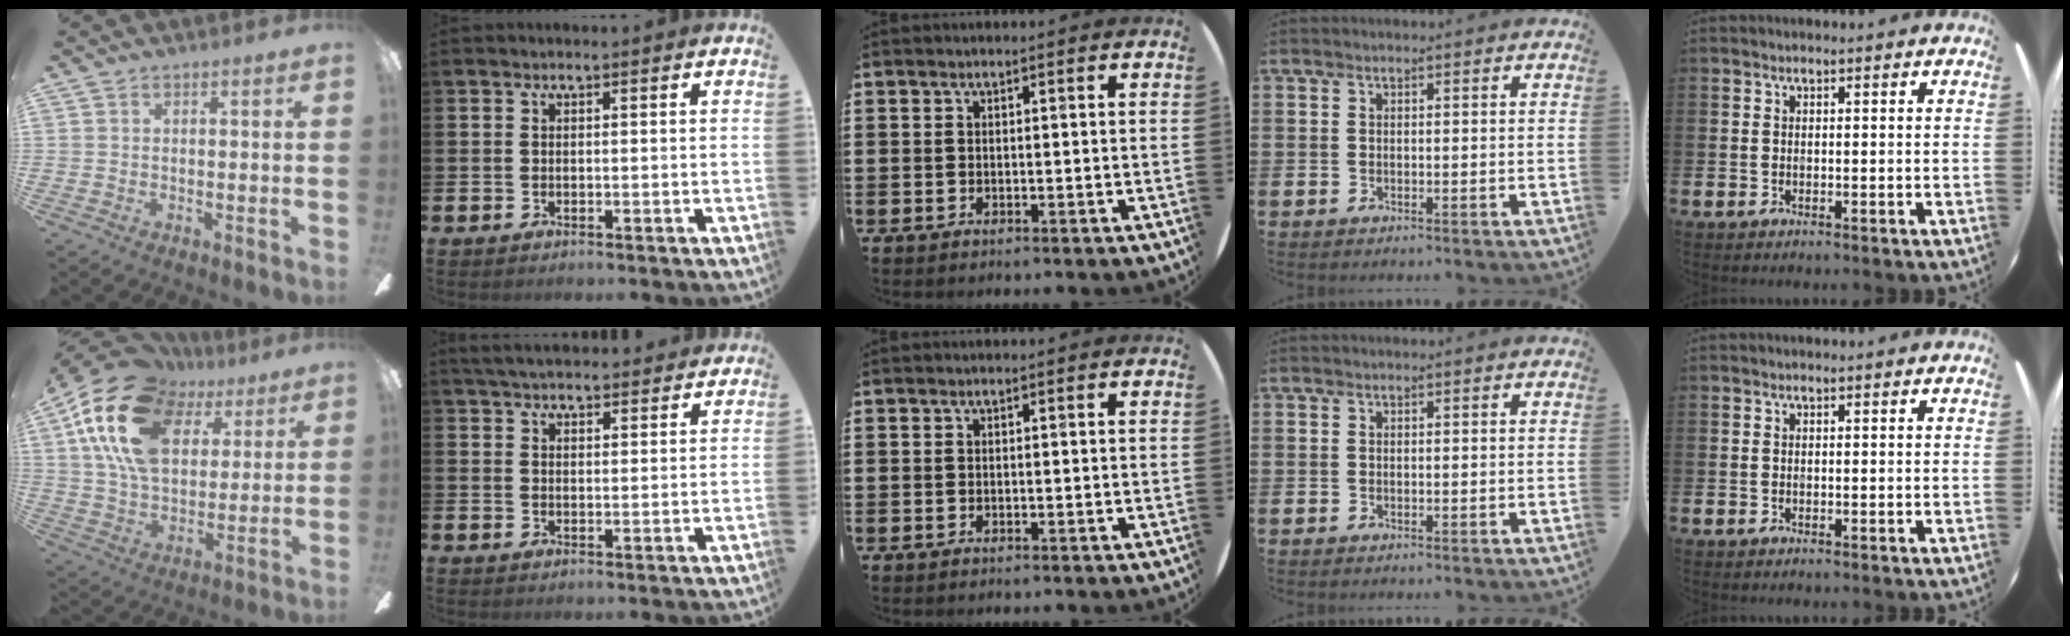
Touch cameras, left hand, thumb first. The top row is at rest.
{"thumb": {"total": 22.9, "force": [10.3, 14.5, 14.5], "torque": [-0.288, -0.029, 0.180]}, "index": {"total": 4.5, "force": [4.4, 0.7, 0.6], "torque": [-0.019, -0.021, 0.081]}}